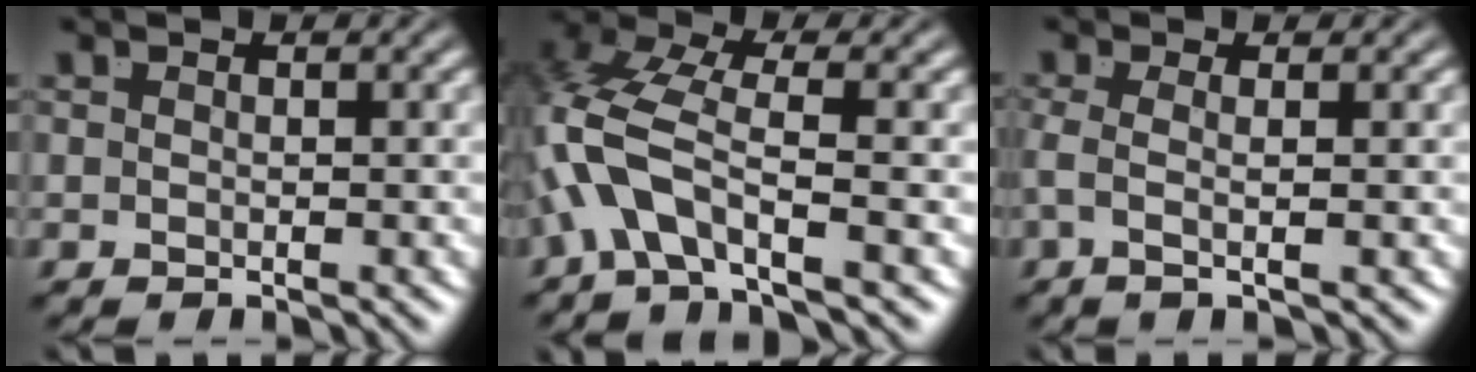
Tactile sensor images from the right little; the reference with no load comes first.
{"total": 4.2, "force": [-0.5, 2.2, 3.5], "torque": [-0.107, -0.020, -0.003]}
{"total": 2.5, "force": [-0.2, 0.3, 2.5], "torque": [-0.059, -0.009, 0.002]}